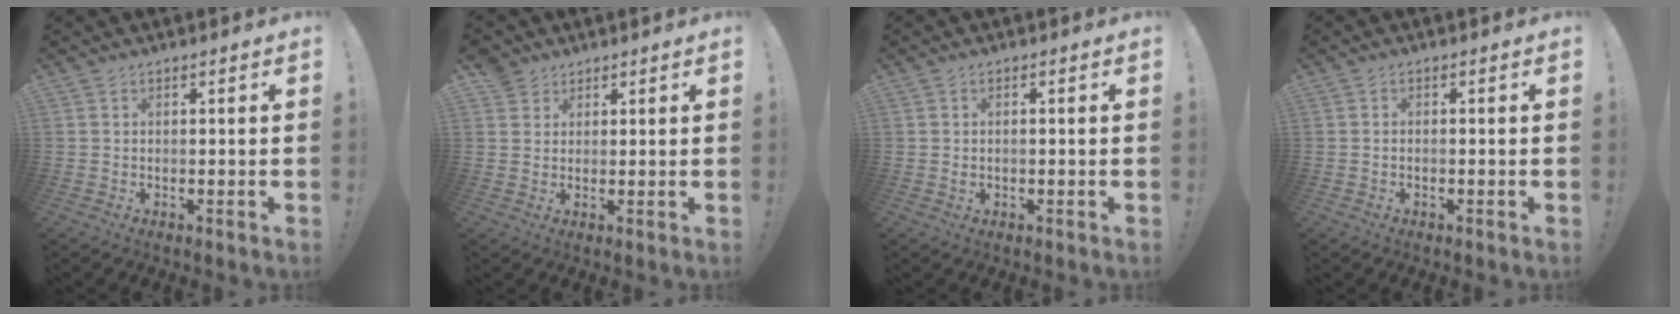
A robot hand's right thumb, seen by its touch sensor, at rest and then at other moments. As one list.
[{"total": 3.9, "force": [2.7, 2.8, 0.4], "torque": [-0.009, -0.012, 0.053]}, {"total": 0.7, "force": [-0.2, 0.2, 0.7], "torque": [-0.005, -0.003, -0.005]}, {"total": 0.5, "force": [-0.4, 0.2, 0.3], "torque": [-0.011, 0.002, -0.007]}]